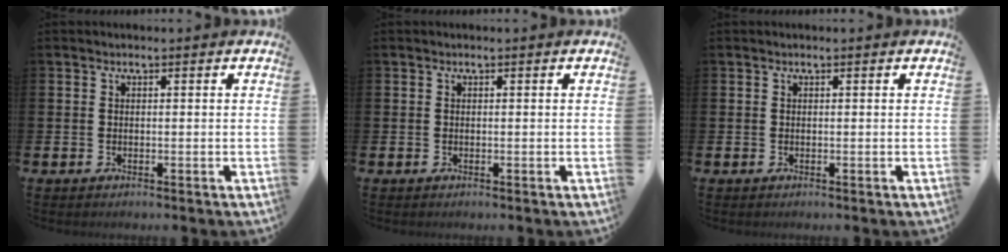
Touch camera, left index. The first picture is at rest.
{"total": 0.0}
{"total": 0.0}